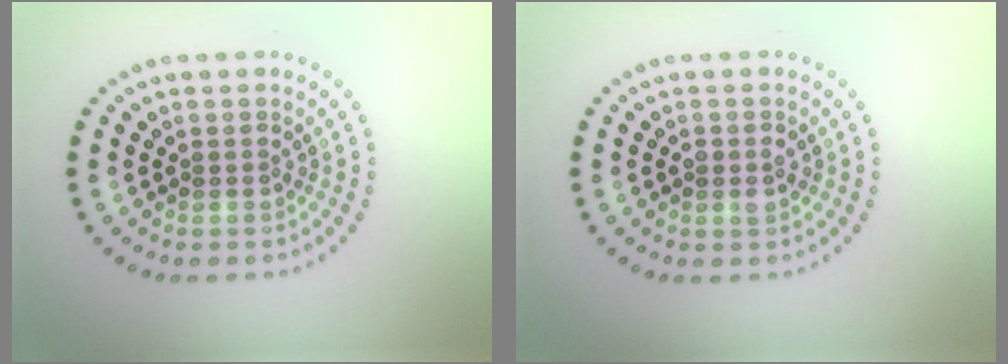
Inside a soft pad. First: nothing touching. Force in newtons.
{"total": 1.2, "press": 1.2, "slide": 0.1}